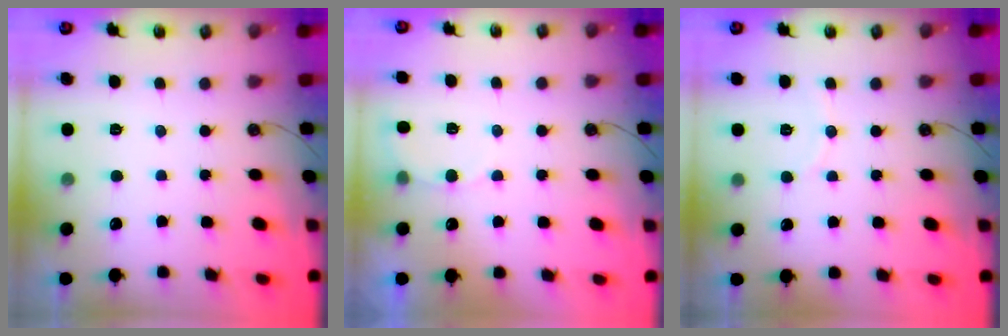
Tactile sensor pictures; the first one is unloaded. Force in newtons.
{"total": 5.6, "press": 5.5, "slide": 1.4}
{"total": 3.7, "press": 3.7, "slide": 0.2}